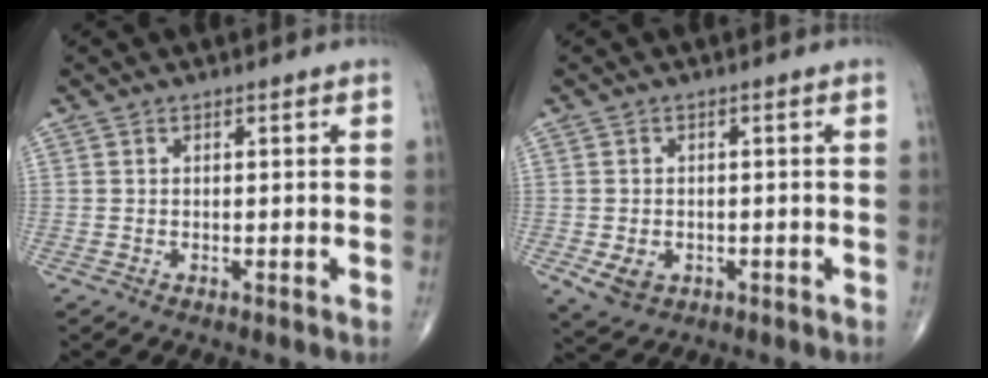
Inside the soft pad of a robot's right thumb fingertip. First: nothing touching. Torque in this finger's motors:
{"motor_torque": [1.26, 1.07, 0.45, -0.65, 0.04]}